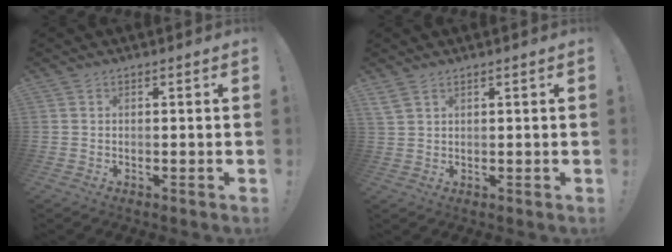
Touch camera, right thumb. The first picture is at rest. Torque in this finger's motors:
{"motor_torque": [-0.19, 0.85, 0.71, 0.67, 0.25]}